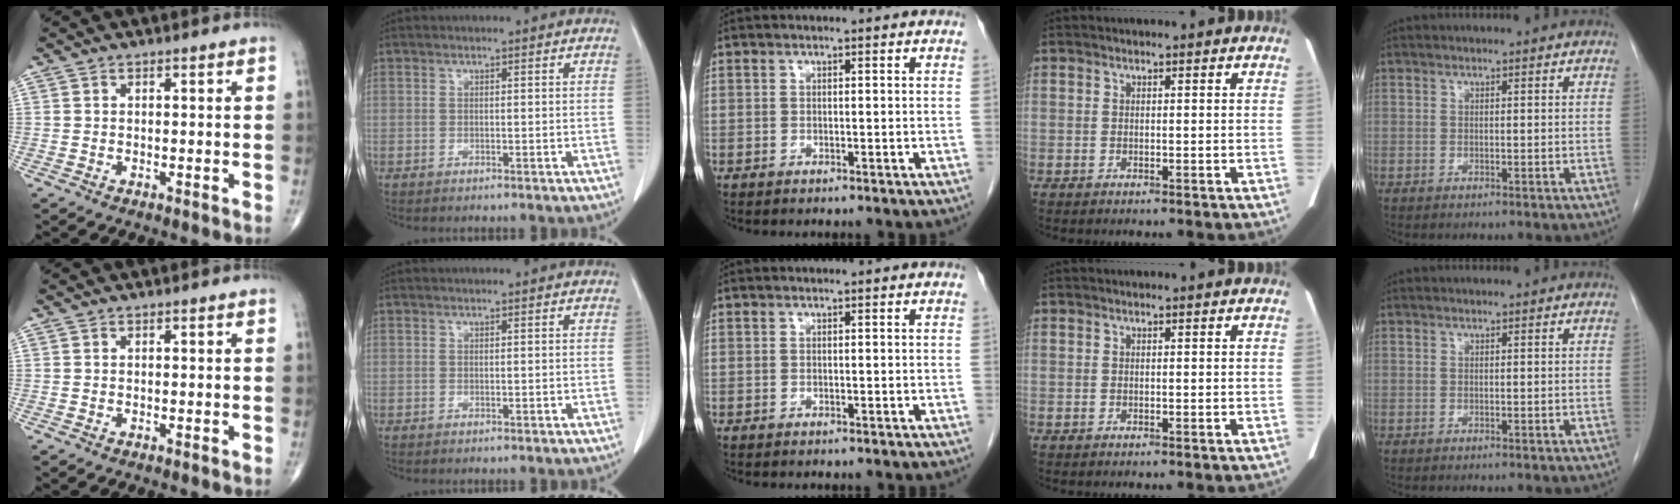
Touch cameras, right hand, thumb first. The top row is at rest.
{}